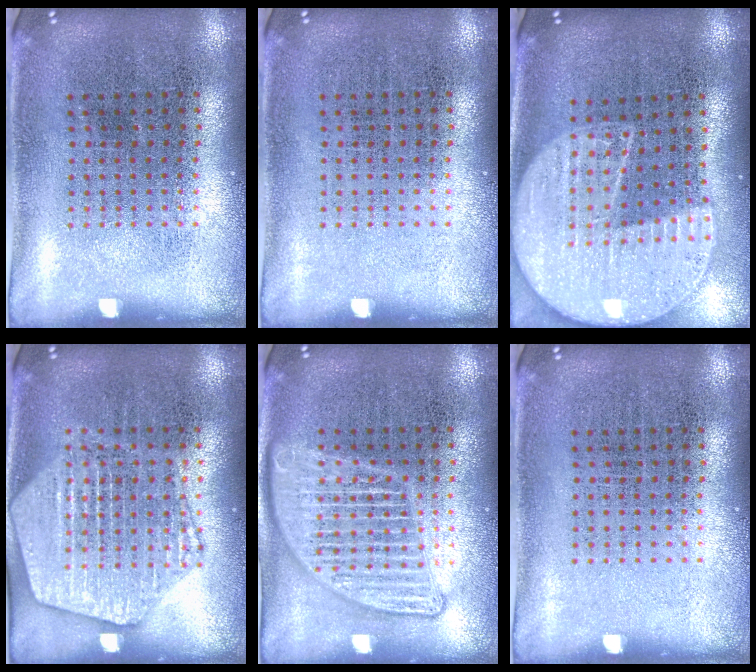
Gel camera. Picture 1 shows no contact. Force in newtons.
{"total": 0.0}
{"total": 2.3, "press": 2.0, "slide": 1.1}
{"total": 2.2, "press": 2.2, "slide": 0.3}
{"total": 2.1, "press": 2.1, "slide": 0.2}
{"total": 0.0}